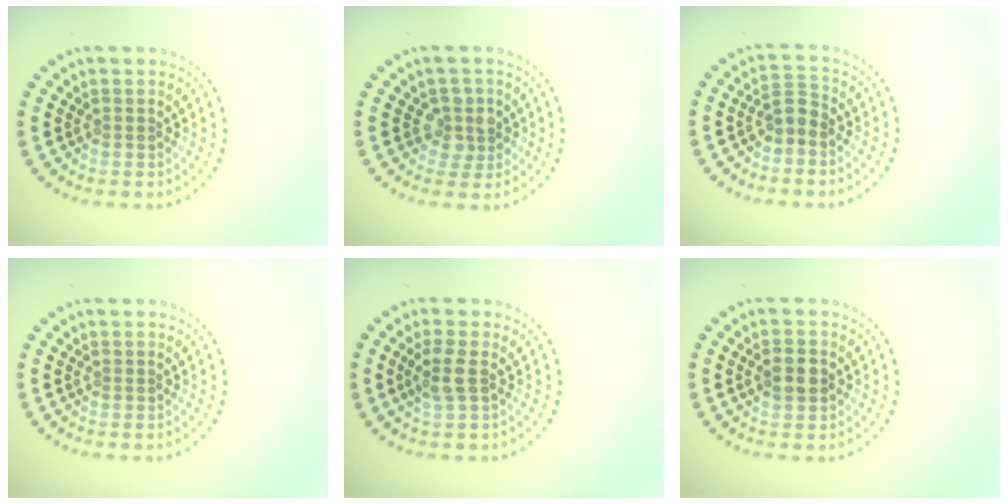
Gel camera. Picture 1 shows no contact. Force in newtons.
{"total": 2.4, "press": 2.2, "slide": 1.1}
{"total": 1.8, "press": 1.5, "slide": 1.1}
{"total": 0.0}
{"total": 1.9, "press": 1.8, "slide": 0.7}
{"total": 2.5, "press": 2.5, "slide": 0.1}